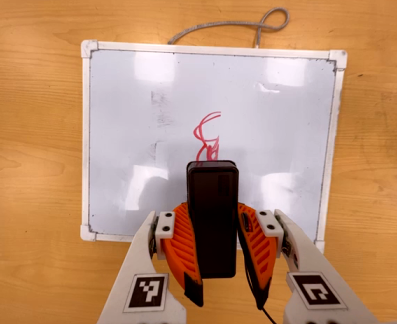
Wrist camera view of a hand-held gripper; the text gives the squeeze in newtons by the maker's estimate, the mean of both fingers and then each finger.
{"total": 8.5, "left": 7.1, "right": 9.8}